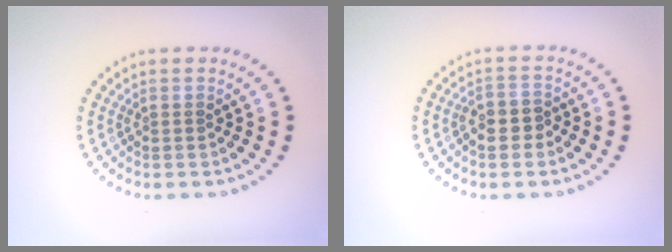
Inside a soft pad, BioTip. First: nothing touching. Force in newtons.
{"total": 2.3, "press": 2.2, "slide": 0.9}